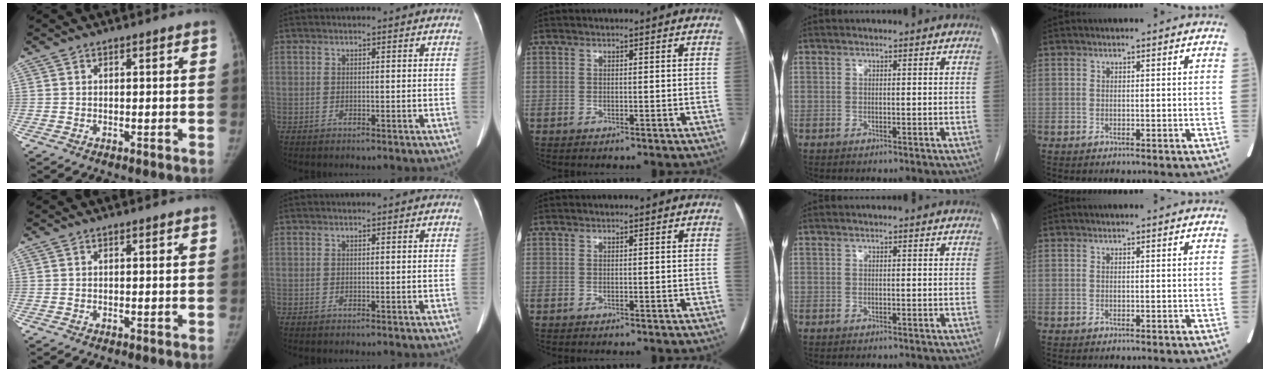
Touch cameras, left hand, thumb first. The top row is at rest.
{}